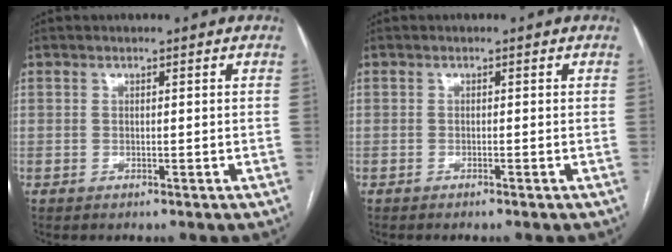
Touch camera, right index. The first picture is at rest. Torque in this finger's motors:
{"motor_torque": [0.06, 0.12, -0.03, 0.01]}